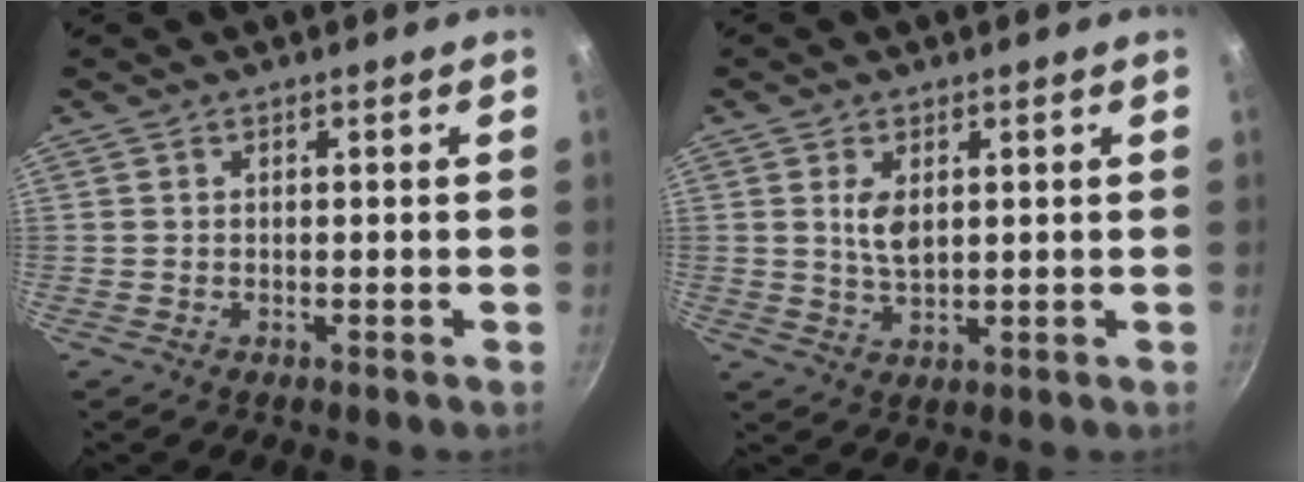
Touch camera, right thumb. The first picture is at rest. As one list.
[{"total": 4.4, "force": [1.2, 2.4, 3.5], "torque": [-0.061, -0.013, 0.025]}]